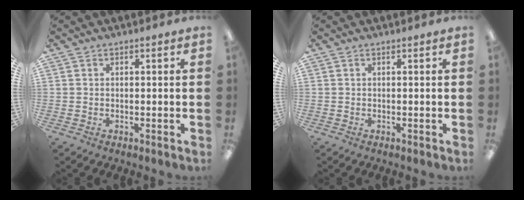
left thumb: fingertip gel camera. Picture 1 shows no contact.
{"total": 0.0}